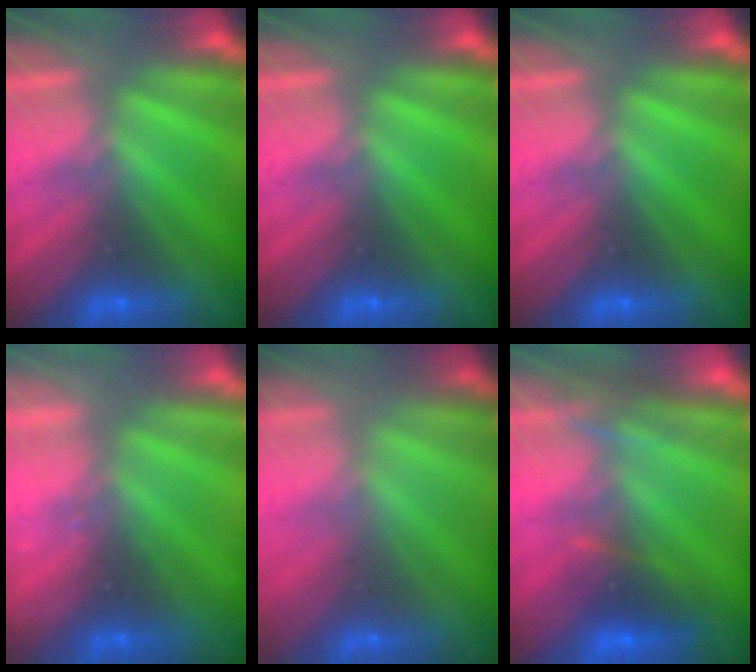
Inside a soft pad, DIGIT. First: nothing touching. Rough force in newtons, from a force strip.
{"total": 0.0}
{"total": 0.0}
{"total": 2.3}
{"total": 1.6}
{"total": 3.4}